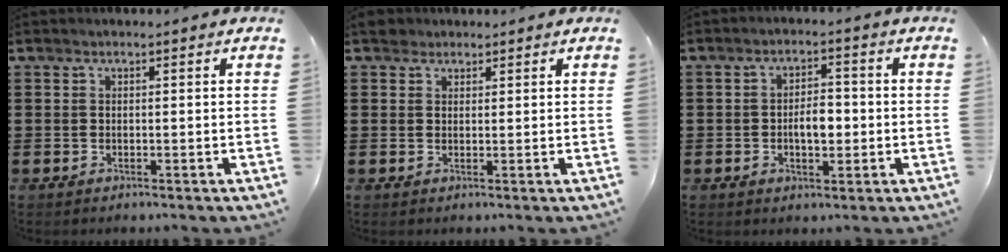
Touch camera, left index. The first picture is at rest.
{"total": 2.2, "force": [1.8, 1.2, 0.3], "torque": [-0.004, 0.005, 0.034]}
{"total": 4.1, "force": [-0.5, 2.0, 3.6], "torque": [-0.060, 0.003, -0.014]}